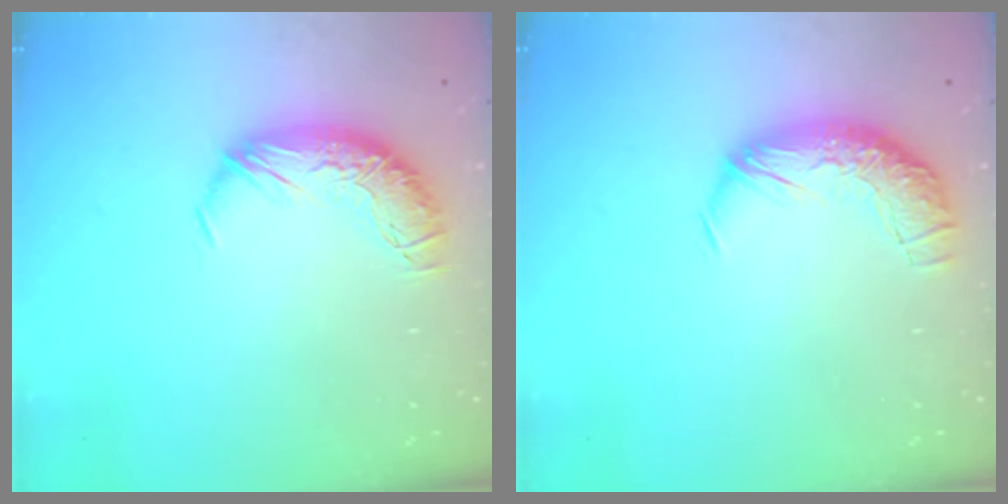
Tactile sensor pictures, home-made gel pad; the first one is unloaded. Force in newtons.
{"total": 2.3, "press": 0.9, "slide": 2.1}